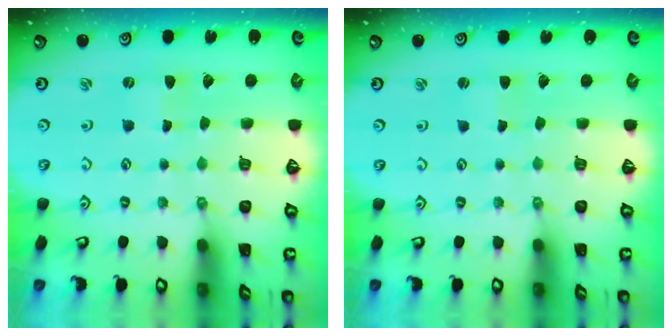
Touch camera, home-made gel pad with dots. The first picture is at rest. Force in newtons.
{"total": 1.7, "press": 1.7, "slide": 0.3}